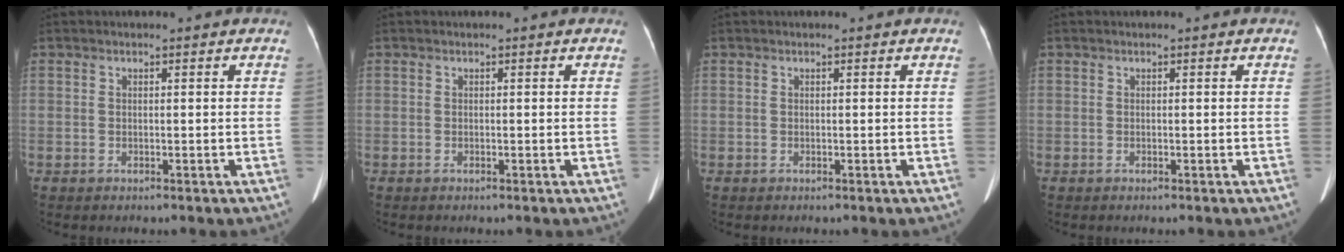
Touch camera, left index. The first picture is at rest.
{"total": 0.0}
{"total": 0.0}
{"total": 0.0}